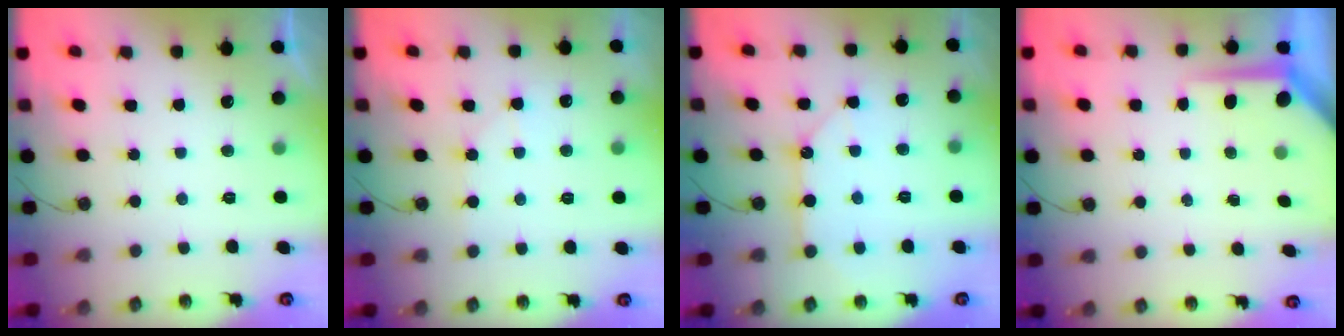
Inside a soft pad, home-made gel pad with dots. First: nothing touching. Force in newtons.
{"total": 3.8, "press": 3.8, "slide": 0.5}
{"total": 10.7, "press": 10.6, "slide": 0.9}
{"total": 5.6, "press": 5.6, "slide": 0.3}